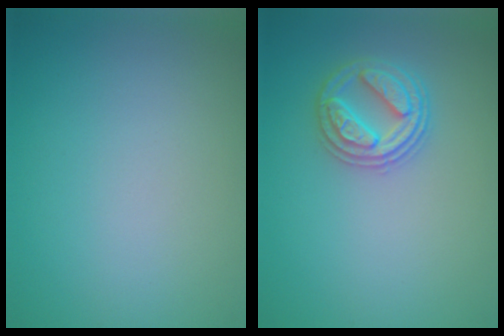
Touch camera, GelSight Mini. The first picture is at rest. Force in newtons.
{"total": 2.9, "press": 2.9, "slide": 0.4}